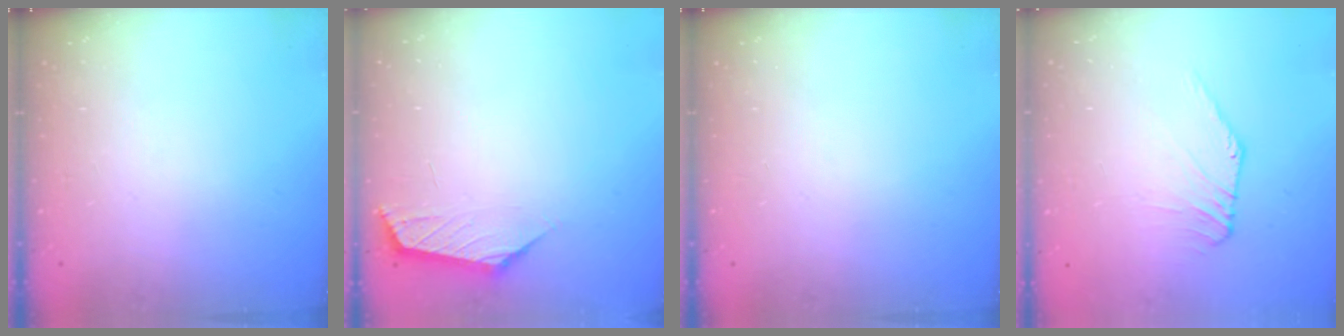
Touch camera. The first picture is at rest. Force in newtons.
{"total": 1.0, "press": 0.9, "slide": 0.4}
{"total": 0.0}
{"total": 1.1, "press": 1.0, "slide": 0.3}